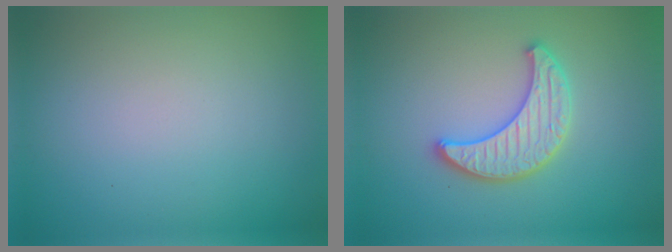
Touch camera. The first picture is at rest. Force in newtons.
{"total": 3.6, "press": 3.5, "slide": 0.7}